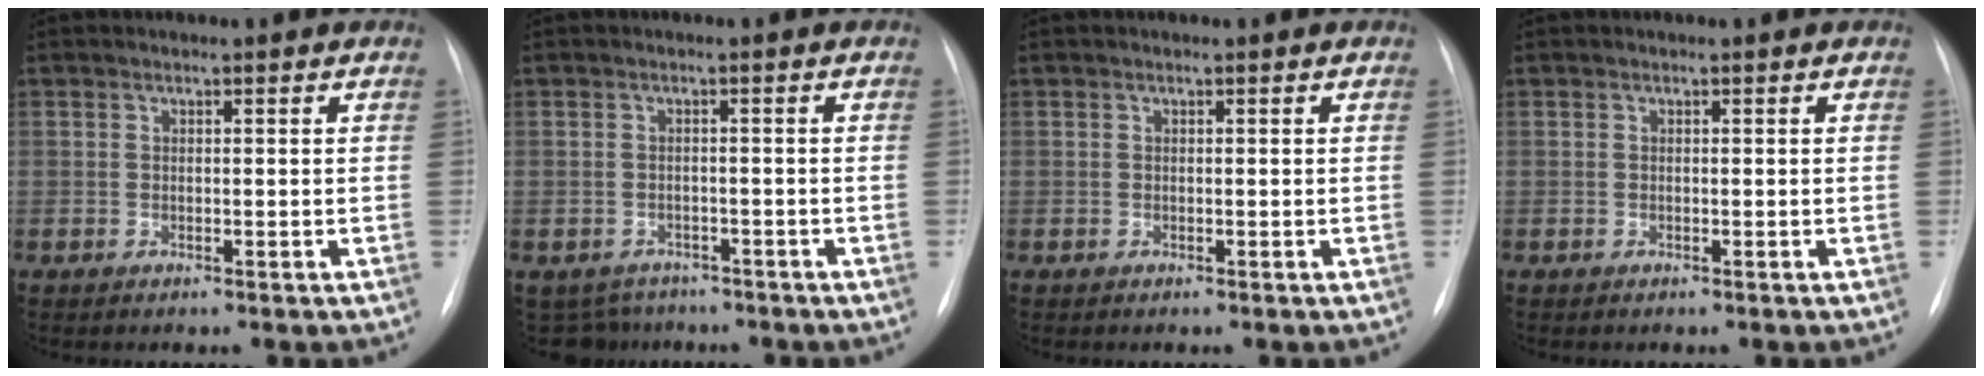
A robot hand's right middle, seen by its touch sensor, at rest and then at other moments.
{"total": 5.0, "force": [-4.1, 2.8, -0.3], "torque": [0.006, 0.007, -0.056]}
{"total": 0.0}
{"total": 0.0}